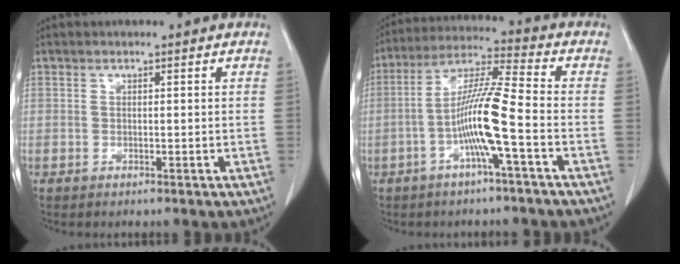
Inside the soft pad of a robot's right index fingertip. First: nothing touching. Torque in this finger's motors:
{"motor_torque": [1.67, -0.47, 0.86, 0.21]}